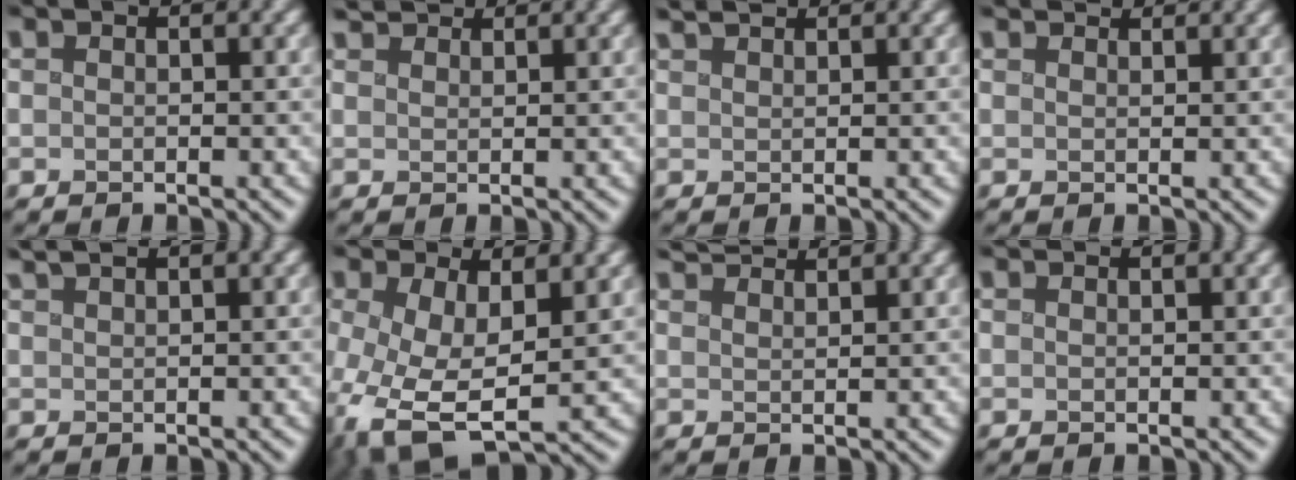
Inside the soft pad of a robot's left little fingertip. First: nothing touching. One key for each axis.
{"total": 3.5, "fx": 3.3, "fy": 0.7, "fz": 0.9, "tx": -0.018, "ty": 0.009, "tz": 0.044}
{"total": 2.5, "fx": 2.3, "fy": 0.5, "fz": 0.9, "tx": 0.002, "ty": 0.011, "tz": 0.022}
{"total": 3.1, "fx": 2.9, "fy": 0.8, "fz": 0.9, "tx": 0.000, "ty": 0.011, "tz": 0.021}
{"total": 2.9, "fx": 2.3, "fy": 0.9, "fz": 1.6, "tx": 0.000, "ty": 0.021, "tz": 0.009}
{"total": 8.3, "fx": -1.9, "fy": 4.8, "fz": 6.5, "tx": -0.162, "ty": -0.024, "tz": -0.021}
{"total": 4.1, "fx": 3.8, "fy": 0.6, "fz": 1.3, "tx": -0.012, "ty": 0.017, "tz": 0.046}
{"total": 1.0, "fx": 1.0, "fy": 0.3, "fz": 0.3, "tx": 0.003, "ty": 0.002, "tz": 0.002}